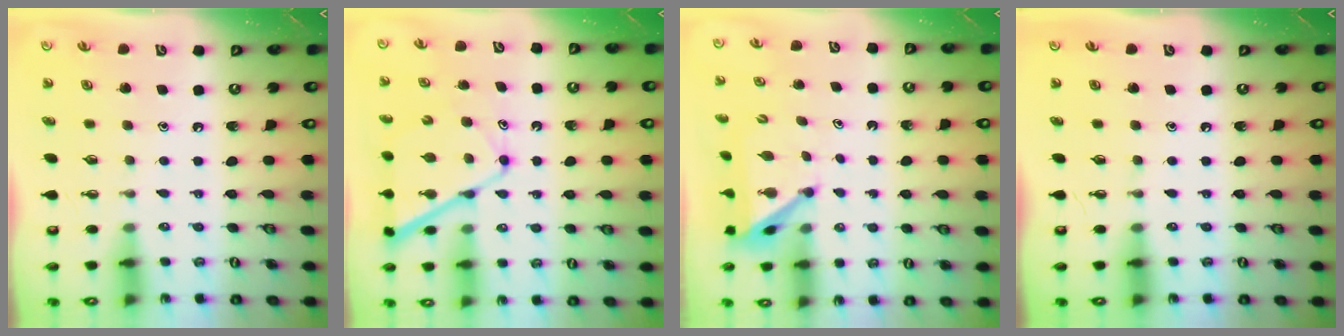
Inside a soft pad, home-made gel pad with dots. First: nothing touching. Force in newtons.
{"total": 11.5, "press": 11.5, "slide": 1.0}
{"total": 4.3, "press": 4.3, "slide": 0.4}
{"total": 0.0}